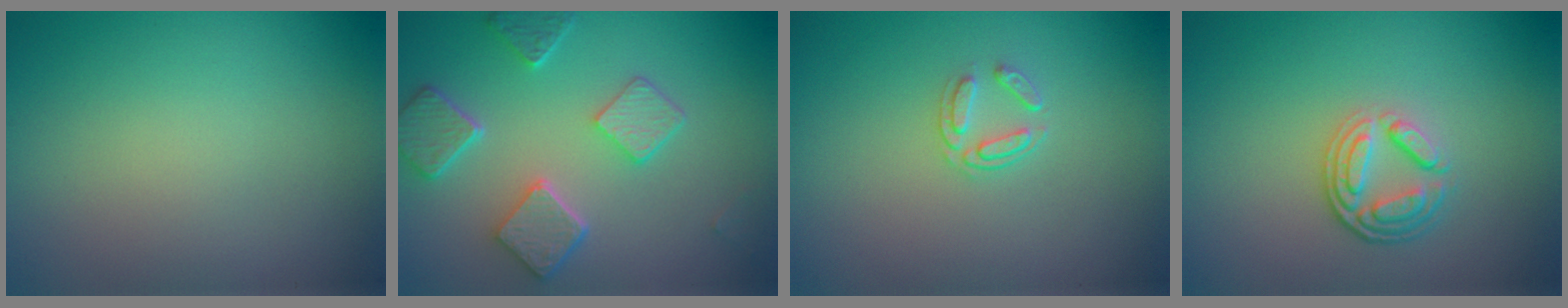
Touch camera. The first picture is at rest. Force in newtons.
{"total": 5.2, "press": 4.1, "slide": 3.2}
{"total": 1.6, "press": 1.0, "slide": 1.2}
{"total": 3.7, "press": 2.7, "slide": 2.4}